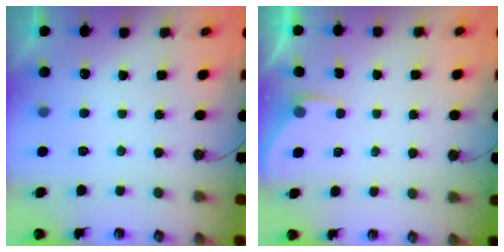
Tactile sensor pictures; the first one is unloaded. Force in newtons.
{"total": 2.7, "press": 2.6, "slide": 0.5}